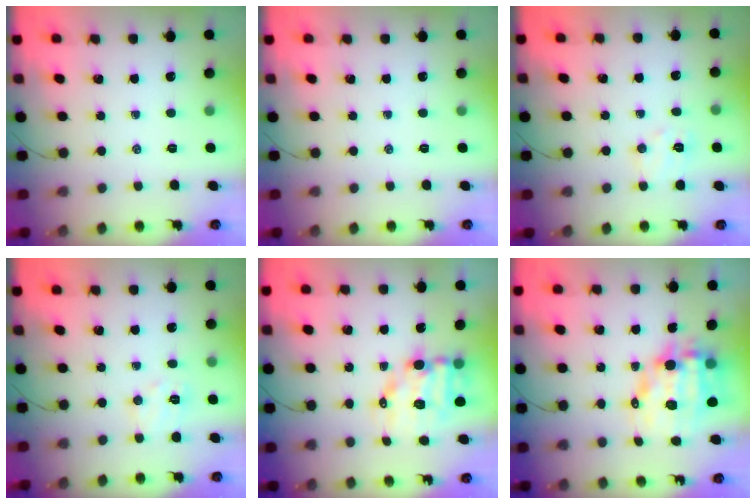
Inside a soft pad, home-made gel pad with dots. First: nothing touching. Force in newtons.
{"total": 0.0}
{"total": 6.0, "press": 5.9, "slide": 1.1}
{"total": 6.0, "press": 5.9, "slide": 1.1}
{"total": 9.7, "press": 9.4, "slide": 2.4}
{"total": 11.7, "press": 11.2, "slide": 3.1}